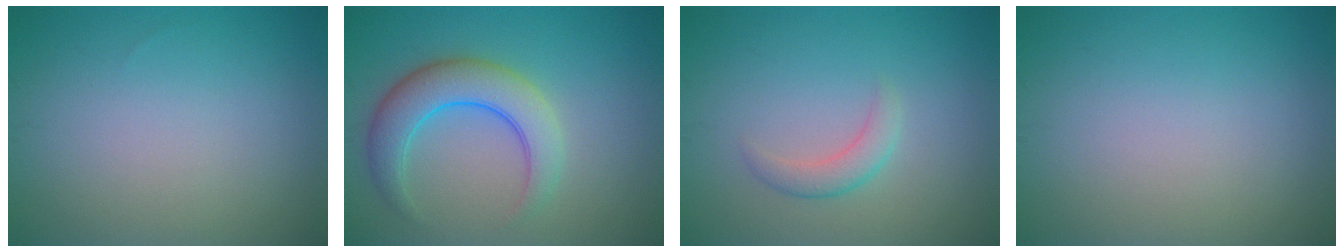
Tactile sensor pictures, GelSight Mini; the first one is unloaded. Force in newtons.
{"total": 5.4, "press": 5.4, "slide": 0.1}
{"total": 1.9, "press": 1.9, "slide": 0.1}
{"total": 0.0}